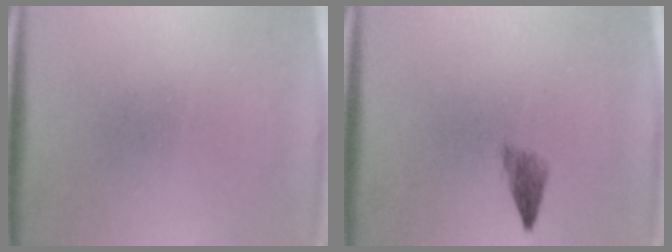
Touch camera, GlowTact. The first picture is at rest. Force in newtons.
{"total": 1.9}